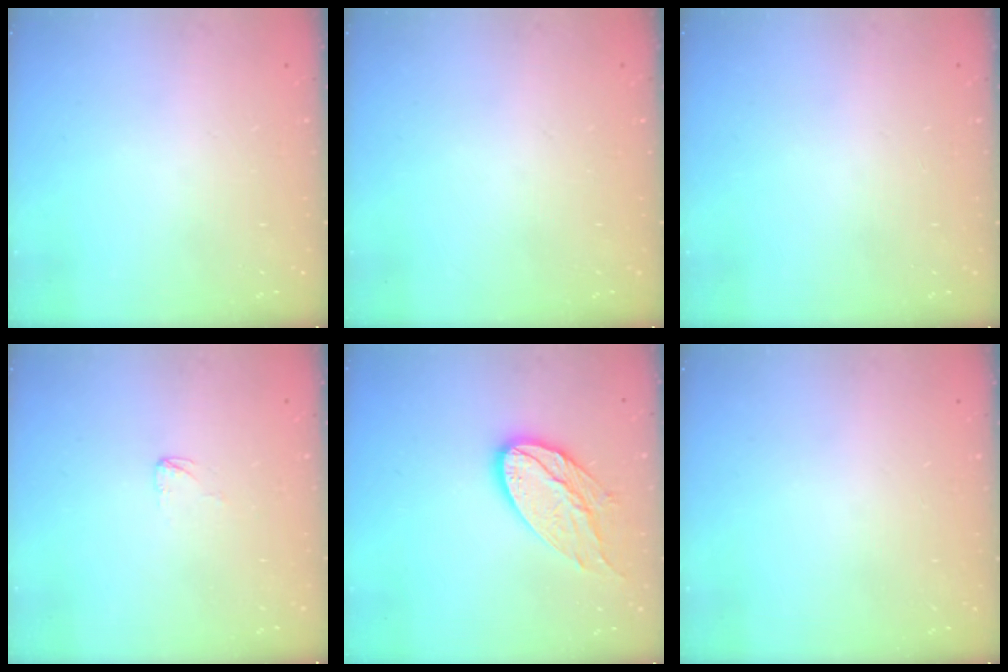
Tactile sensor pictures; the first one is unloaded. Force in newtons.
{"total": 0.0}
{"total": 0.0}
{"total": 2.1, "press": 2.1, "slide": 0.2}
{"total": 14.3, "press": 14.3, "slide": 1.0}
{"total": 0.0}